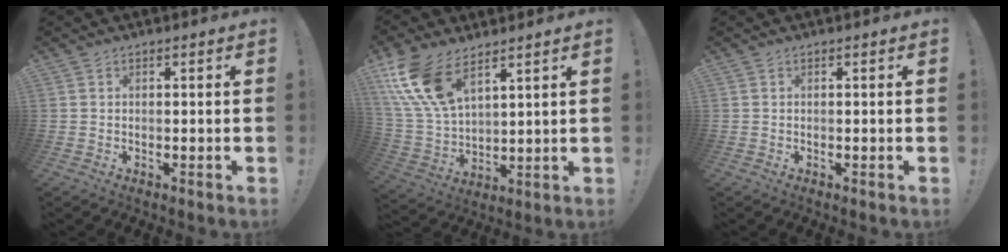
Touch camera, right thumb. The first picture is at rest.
{"total": 15.4, "force": [9.5, 7.6, 9.4], "torque": [-0.215, -0.048, 0.181]}
{"total": 0.0}